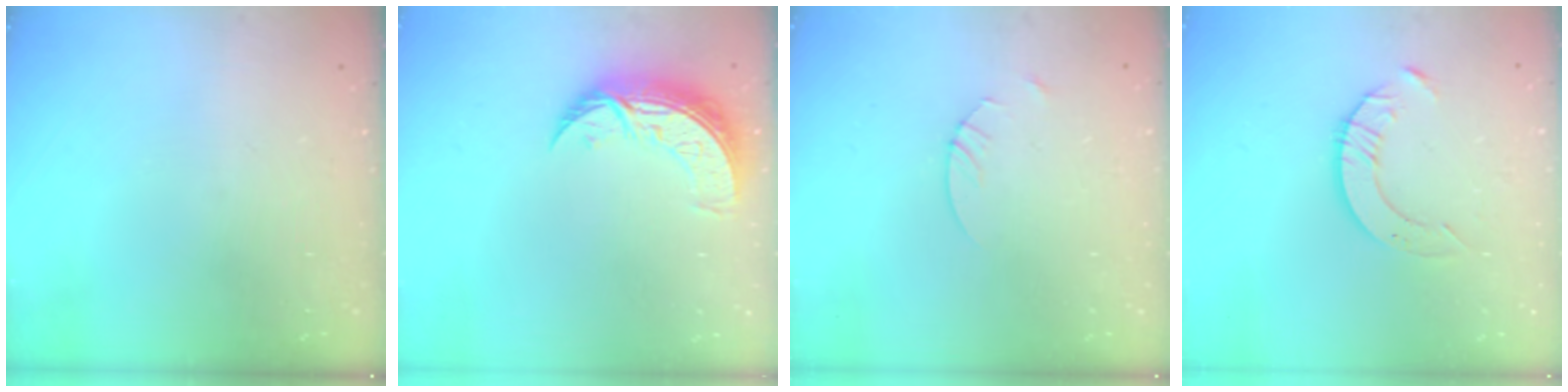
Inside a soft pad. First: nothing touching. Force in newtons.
{"total": 9.1, "press": 9.0, "slide": 0.8}
{"total": 1.4, "press": 1.4, "slide": 0.2}
{"total": 4.7, "press": 4.6, "slide": 0.6}